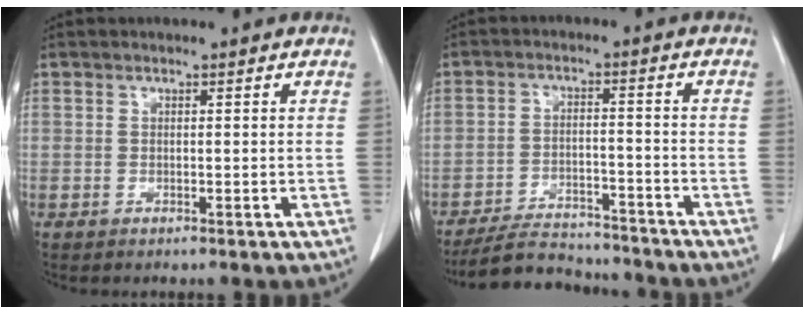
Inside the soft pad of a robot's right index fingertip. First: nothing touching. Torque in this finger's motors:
{"motor_torque": [-0.78, -0.32, -0.24, -0.11]}